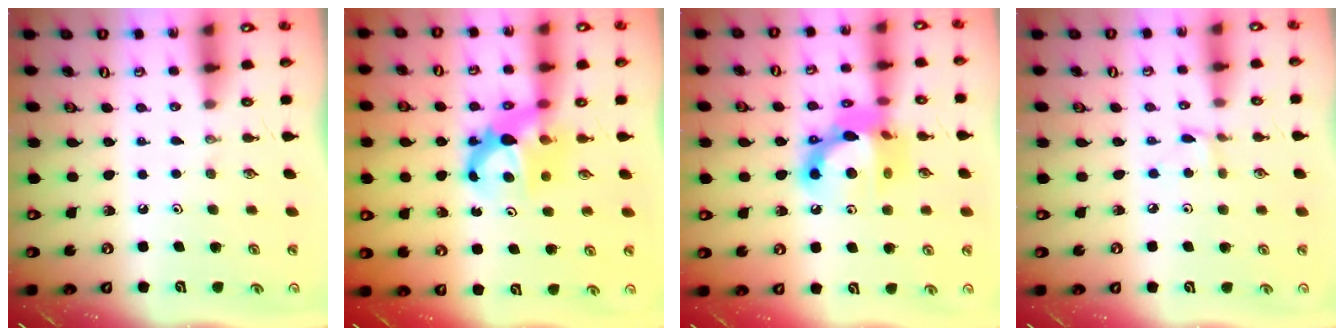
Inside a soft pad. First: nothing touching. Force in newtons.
{"total": 6.9, "press": 6.9, "slide": 0.4}
{"total": 15.2, "press": 15.1, "slide": 1.7}
{"total": 1.7, "press": 1.7, "slide": 0.1}